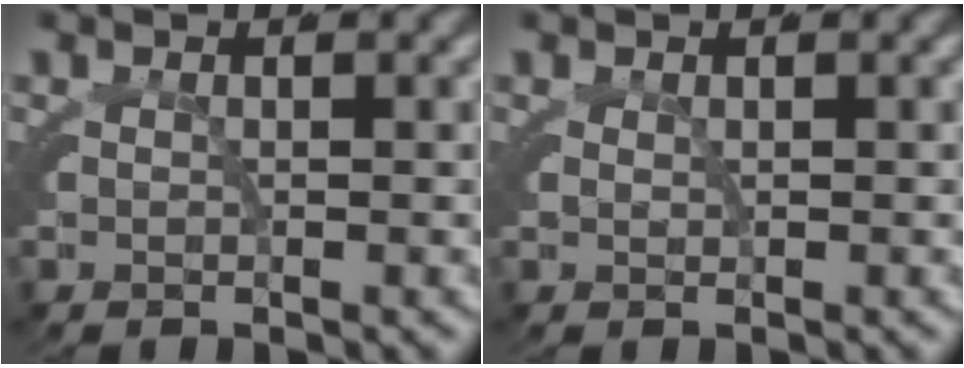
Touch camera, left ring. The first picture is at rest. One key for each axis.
{"total": 0.6, "fx": 0.2, "fy": 0.3, "fz": 0.4, "tx": -0.015, "ty": -0.011, "tz": 0.013}